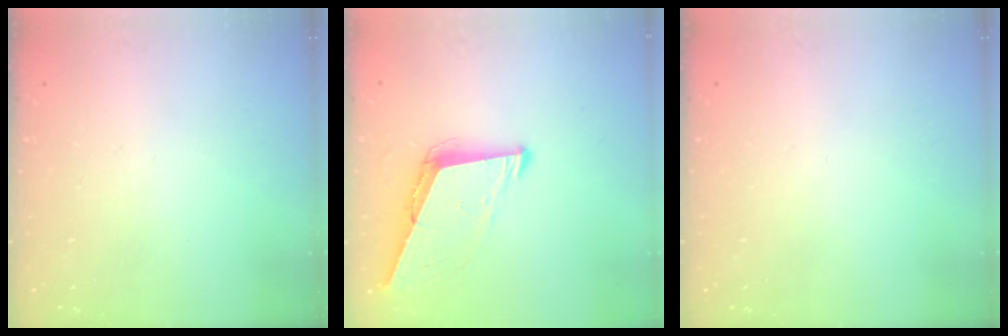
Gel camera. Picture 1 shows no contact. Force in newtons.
{"total": 7.4, "press": 7.3, "slide": 1.4}
{"total": 0.0}